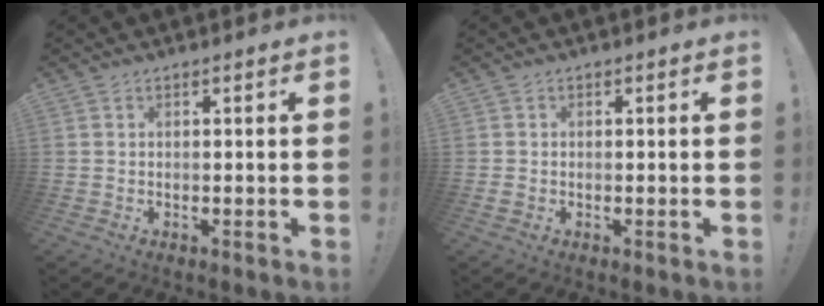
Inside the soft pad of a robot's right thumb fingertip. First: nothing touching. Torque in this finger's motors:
{"motor_torque": [-0.17, -0.10, -0.06, 0.16, -0.01]}